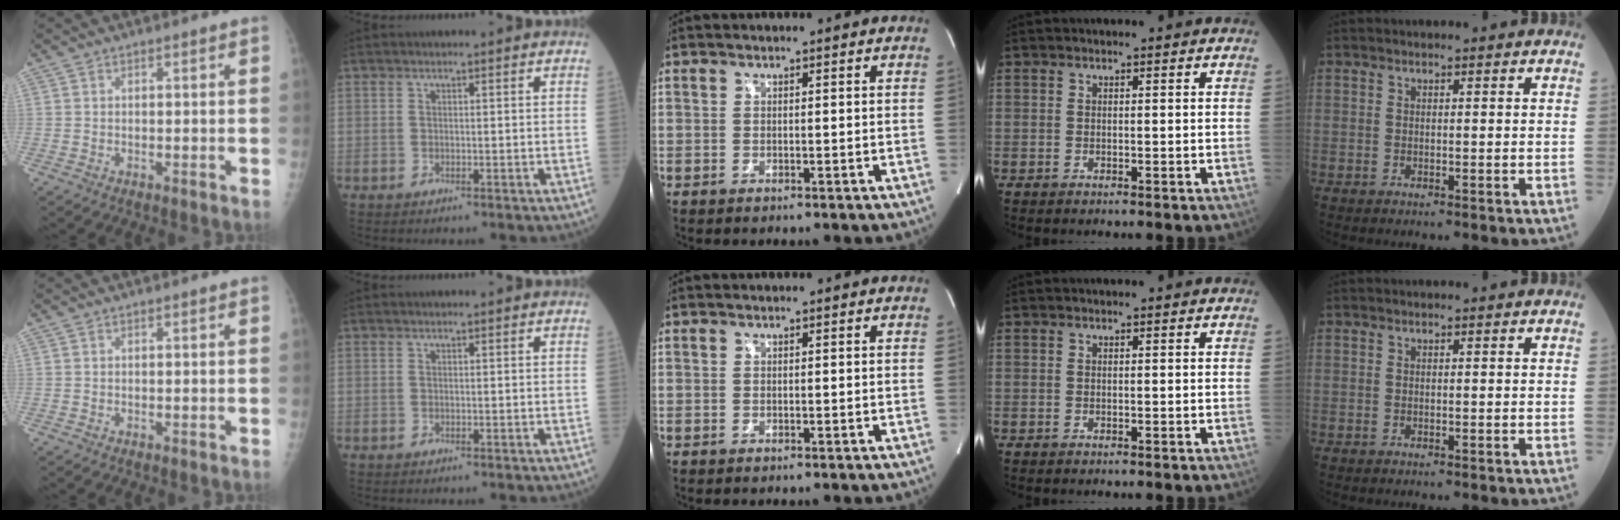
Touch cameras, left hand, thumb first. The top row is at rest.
{}